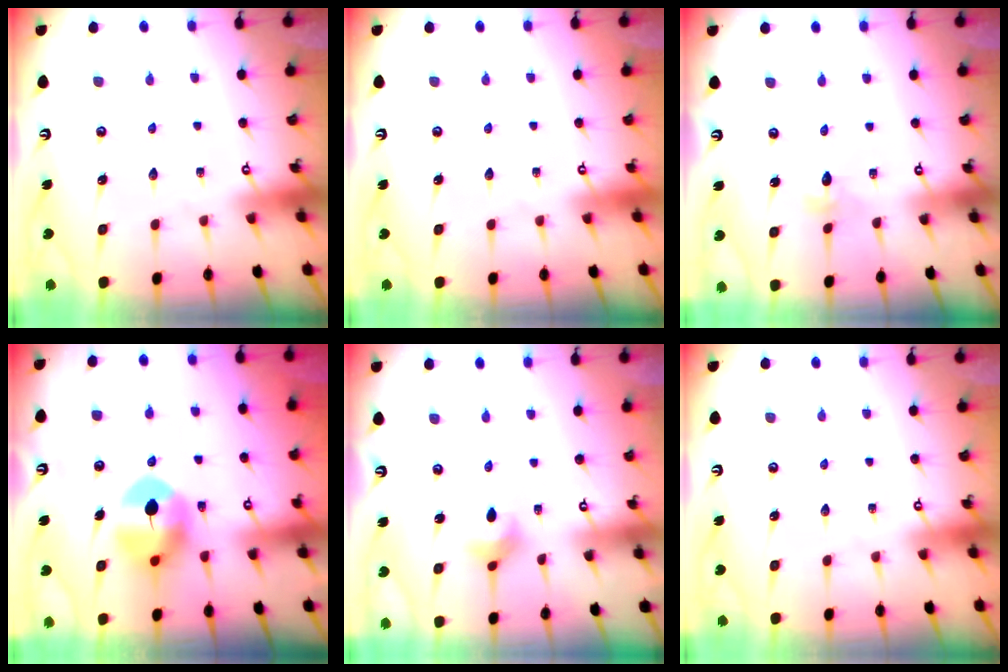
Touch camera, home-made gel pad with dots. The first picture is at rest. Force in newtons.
{"total": 0.0}
{"total": 2.3, "press": 2.3, "slide": 0.2}
{"total": 8.3, "press": 8.3, "slide": 0.4}
{"total": 3.0, "press": 3.0, "slide": 0.3}
{"total": 0.0}